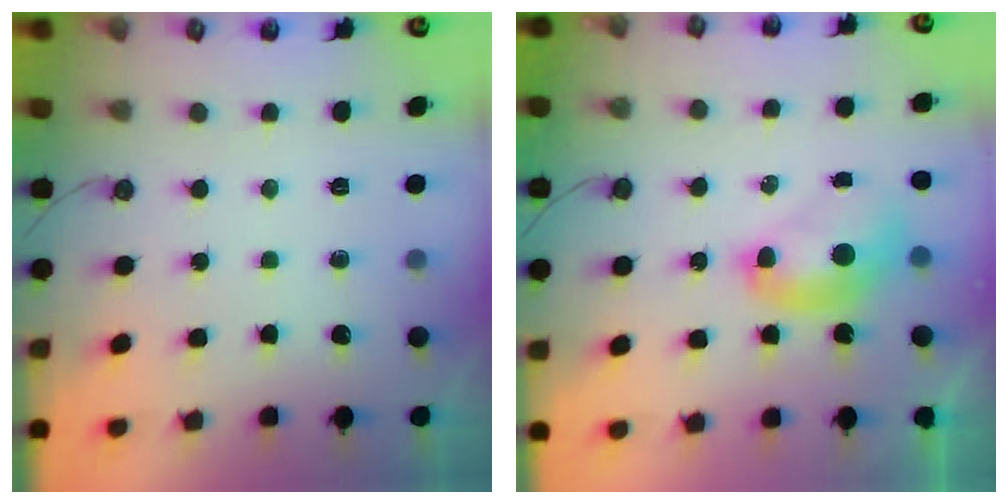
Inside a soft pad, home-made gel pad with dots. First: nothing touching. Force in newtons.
{"total": 2.5, "press": 2.5, "slide": 0.1}